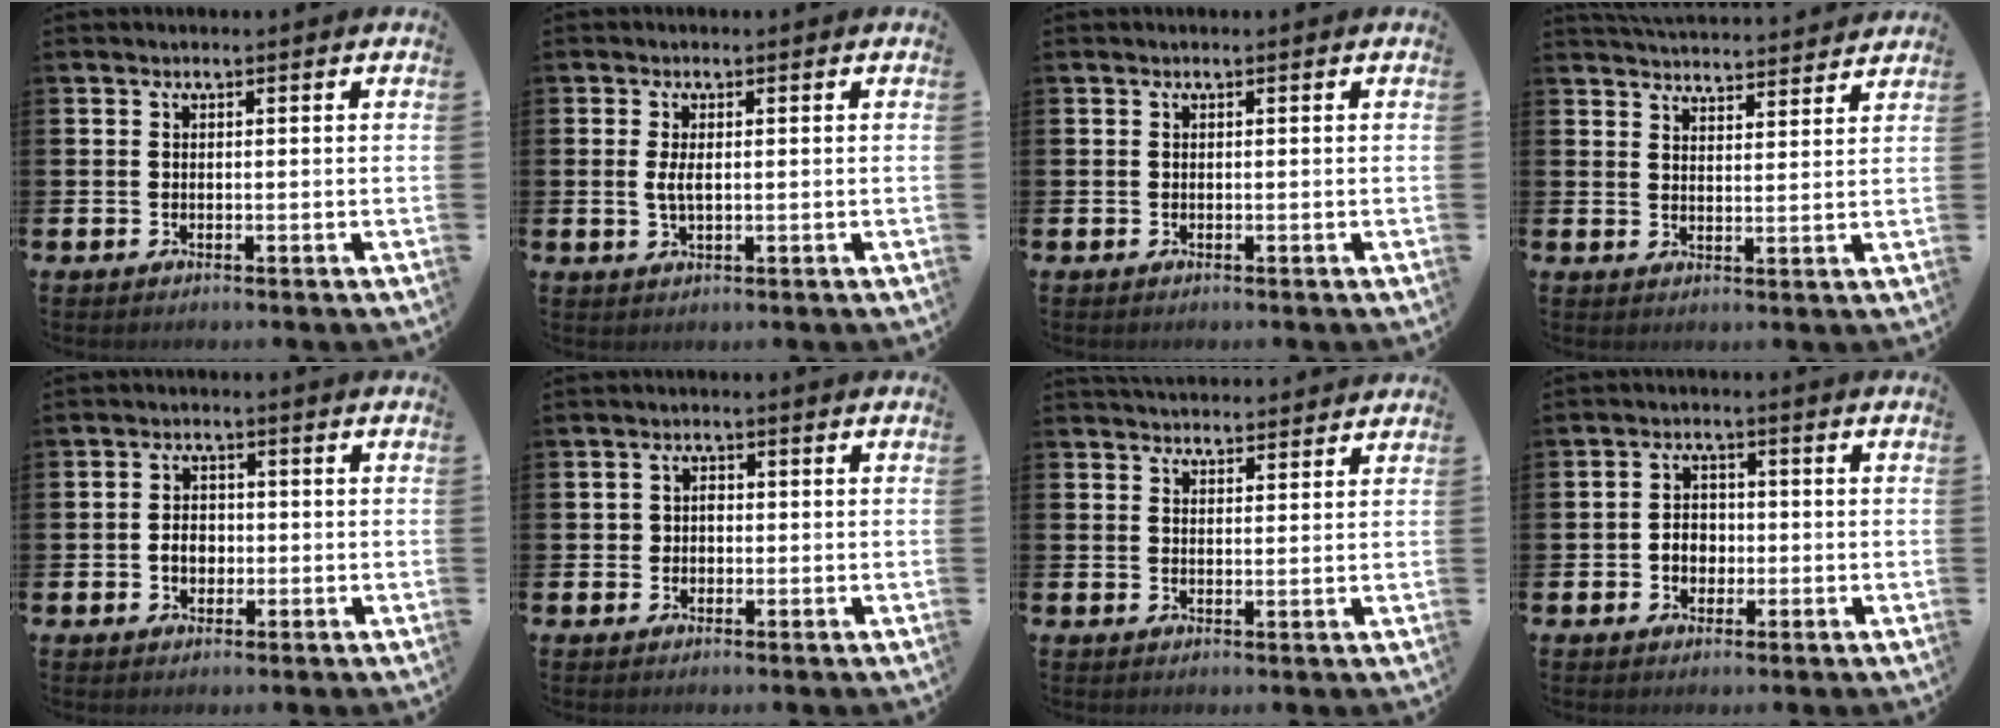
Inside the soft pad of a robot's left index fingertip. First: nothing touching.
{"total": 2.3, "force": [0.3, 0.9, 2.1], "torque": [-0.040, 0.003, 0.003]}
{"total": 0.0}
{"total": 4.3, "force": [4.3, 0.2, 0.1], "torque": [-0.012, -0.030, 0.076]}
{"total": 2.9, "force": [-0.6, 2.2, 1.8], "torque": [-0.018, -0.002, -0.018]}
{"total": 1.6, "force": [-0.1, 1.5, 0.6], "torque": [-0.006, 0.005, -0.008]}
{"total": 3.0, "force": [2.9, 0.5, 0.0], "torque": [0.003, -0.018, 0.052]}
{"total": 3.0, "force": [-0.7, 2.5, 1.6], "torque": [-0.025, 0.003, -0.018]}